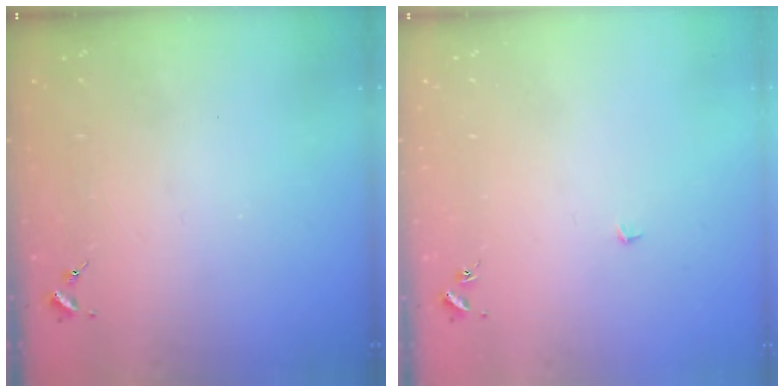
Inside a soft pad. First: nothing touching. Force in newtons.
{"total": 2.3, "press": 2.3, "slide": 0.1}